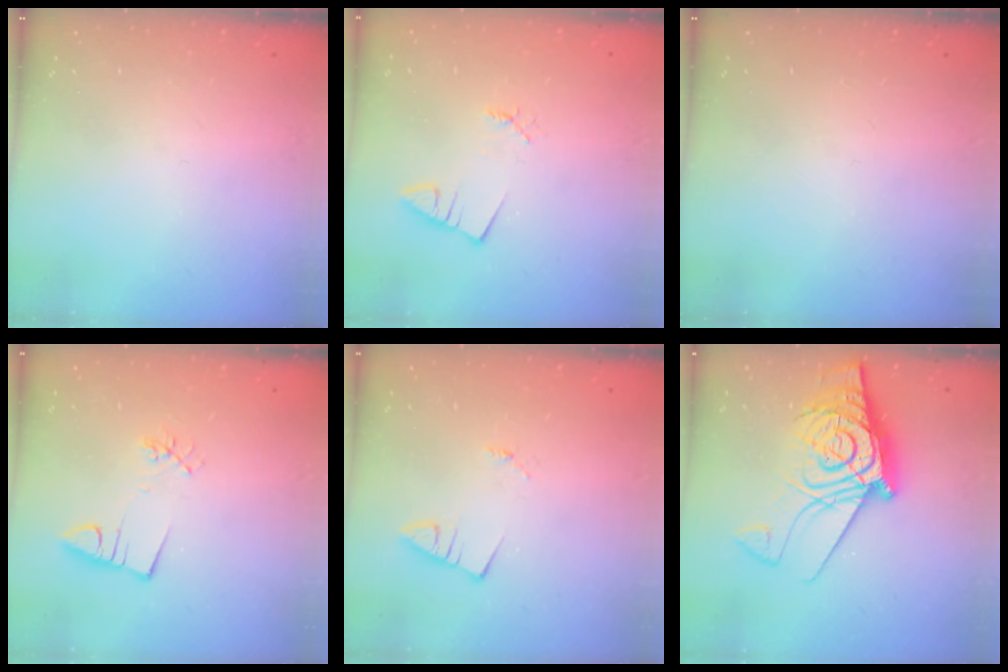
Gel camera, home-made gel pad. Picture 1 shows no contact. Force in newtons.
{"total": 1.2, "press": 1.2, "slide": 0.1}
{"total": 0.0}
{"total": 2.5, "press": 0.9, "slide": 2.4}
{"total": 1.2, "press": 1.2, "slide": 0.1}
{"total": 16.6, "press": 16.5, "slide": 1.8}